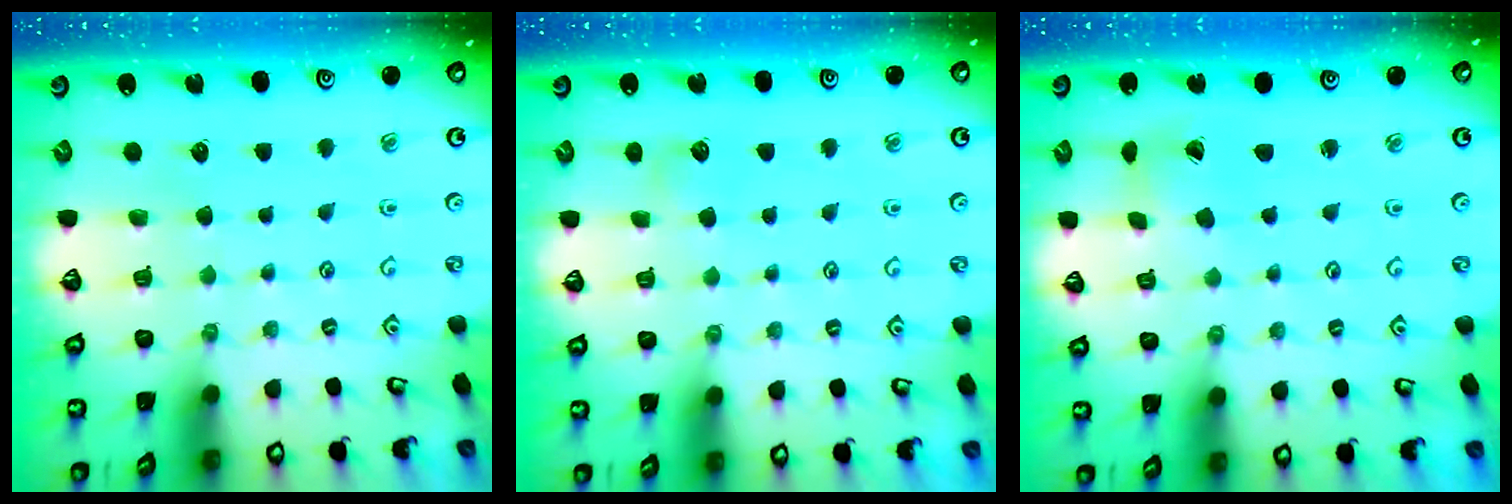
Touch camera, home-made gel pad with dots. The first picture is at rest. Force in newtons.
{"total": 3.2, "press": 3.2, "slide": 0.4}
{"total": 2.4, "press": 2.4, "slide": 0.4}